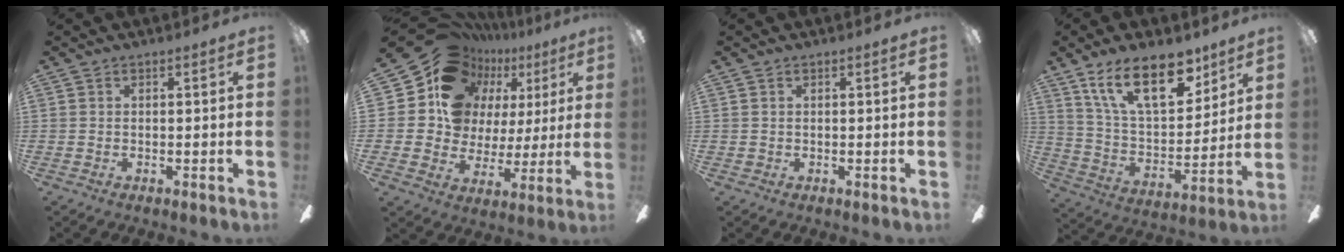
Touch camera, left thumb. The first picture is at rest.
{"total": 18.8, "force": [11.6, 13.4, 6.3], "torque": [-0.121, -0.073, 0.234]}
{"total": 0.7, "force": [0.3, 0.6, 0.2], "torque": [-0.006, 0.003, 0.005]}
{"total": 21.1, "force": [12.6, 10.1, 13.4], "torque": [-0.230, -0.058, 0.221]}